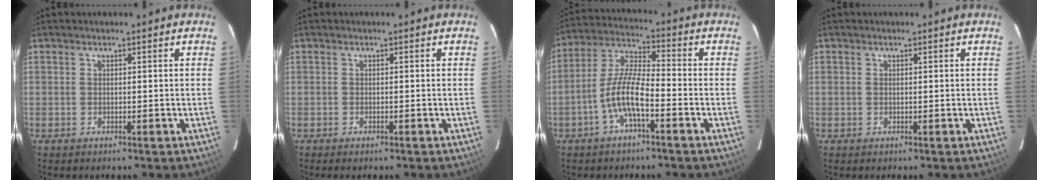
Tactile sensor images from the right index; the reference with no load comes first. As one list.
[{"total": 0.8, "force": [-0.7, 0.1, 0.4], "torque": [-0.010, -0.002, -0.011]}, {"total": 8.7, "force": [-3.9, 1.9, 7.5], "torque": [-0.164, 0.011, -0.078]}, {"total": 0.0}]